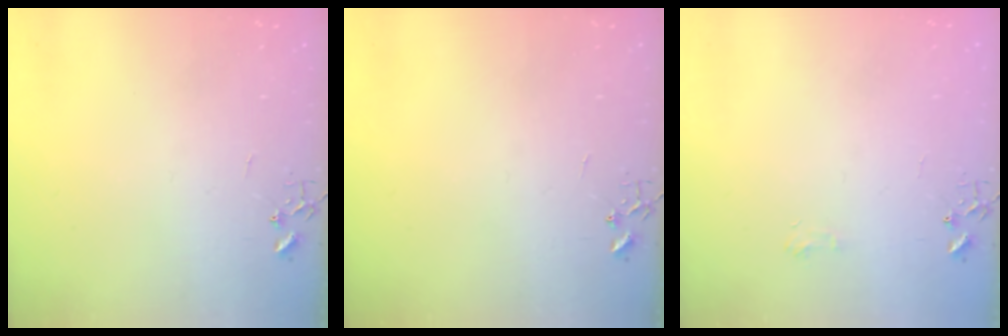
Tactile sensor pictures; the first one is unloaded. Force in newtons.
{"total": 0.0}
{"total": 4.8, "press": 4.7, "slide": 0.6}